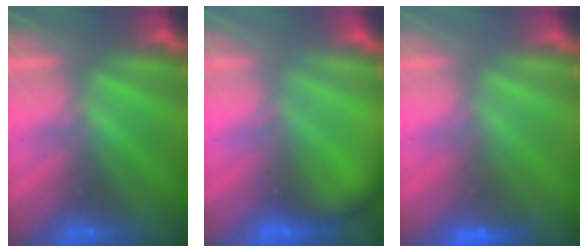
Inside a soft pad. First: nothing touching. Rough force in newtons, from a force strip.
{"total": 2.3}
{"total": 2.0}